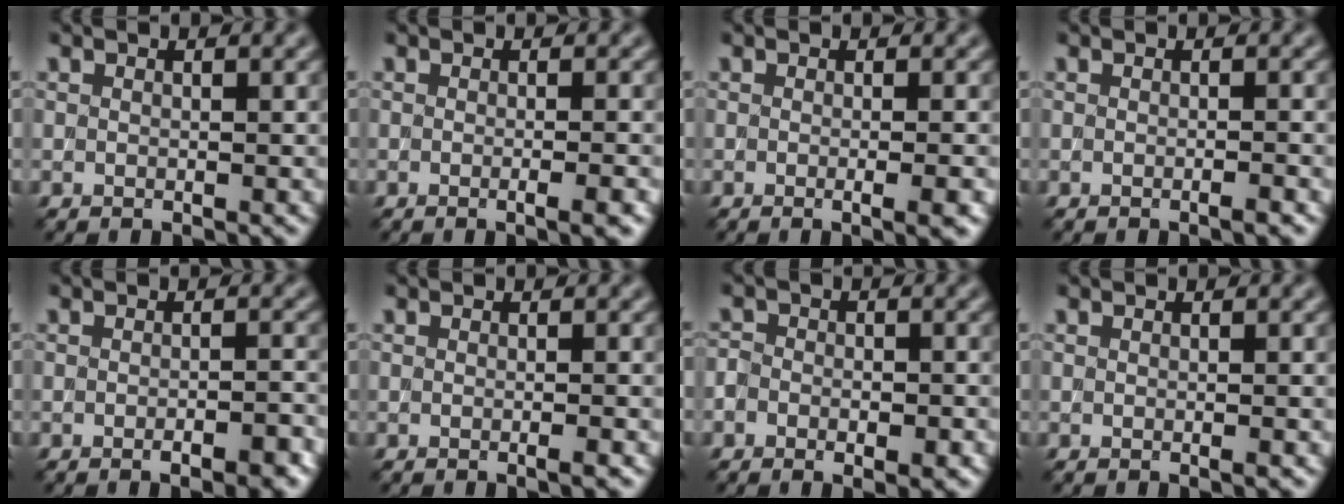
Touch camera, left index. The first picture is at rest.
{"total": 3.0, "force": [-0.5, 1.2, 2.7], "torque": [-0.001, 0.004, -0.015]}
{"total": 3.3, "force": [-0.3, 1.4, 3.0], "torque": [-0.005, 0.006, -0.015]}
{"total": 1.4, "force": [-0.4, 0.4, 1.3], "torque": [-0.009, -0.001, -0.013]}
{"total": 3.4, "force": [-1.6, 0.9, 2.8], "torque": [-0.027, 0.009, -0.021]}
{"total": 1.7, "force": [-0.3, 0.6, 1.6], "torque": [-0.008, -0.001, -0.009]}
{"total": 3.7, "force": [-1.9, 2.3, 2.2], "torque": [-0.023, 0.008, -0.027]}
{"total": 1.3, "force": [-0.1, 0.4, 1.2], "torque": [-0.007, -0.002, -0.004]}